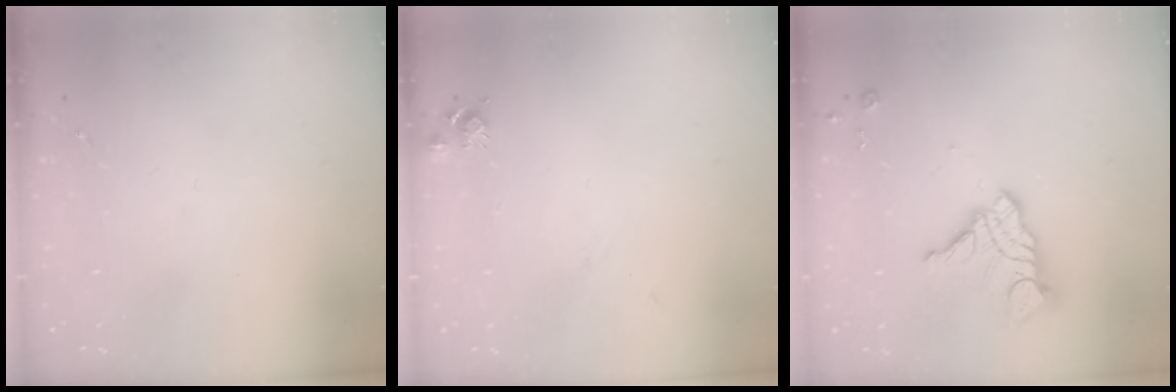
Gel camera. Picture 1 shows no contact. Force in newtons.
{"total": 6.5, "press": 6.5, "slide": 0.8}
{"total": 15.1, "press": 15.0, "slide": 1.4}